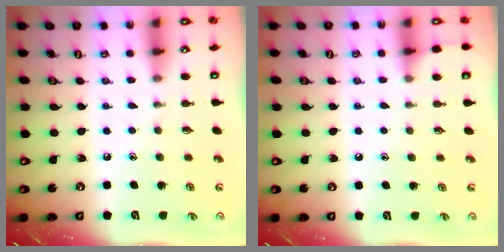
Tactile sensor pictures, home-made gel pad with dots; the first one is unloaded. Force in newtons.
{"total": 3.6, "press": 3.6, "slide": 0.4}